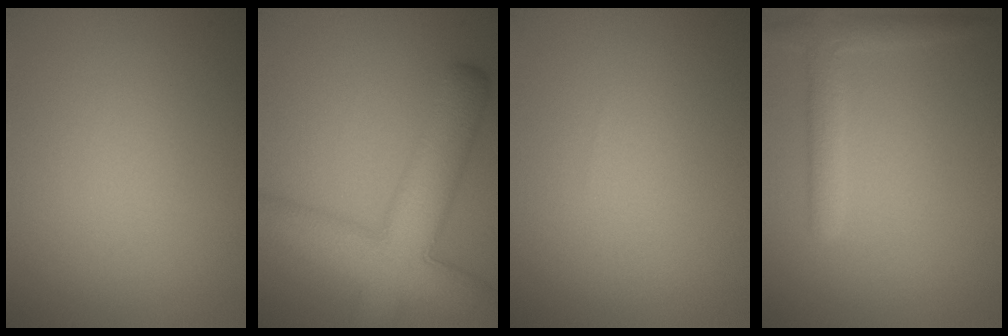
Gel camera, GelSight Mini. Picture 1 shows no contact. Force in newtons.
{"total": 9.1, "press": 9.1, "slide": 0.4}
{"total": 0.0}
{"total": 2.6, "press": 2.5, "slide": 0.2}